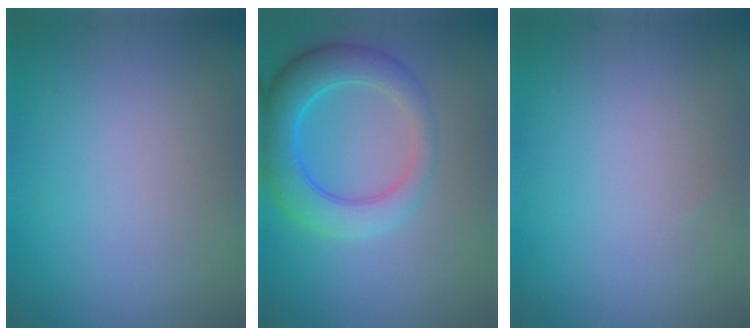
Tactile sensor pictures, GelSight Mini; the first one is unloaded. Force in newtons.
{"total": 5.9, "press": 5.9, "slide": 0.3}
{"total": 0.0}